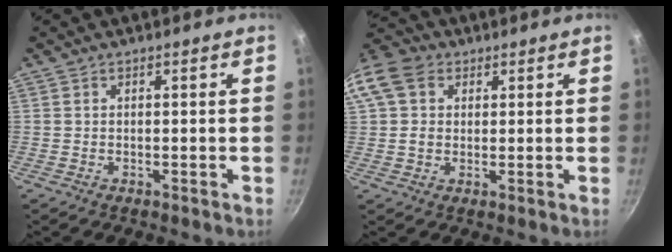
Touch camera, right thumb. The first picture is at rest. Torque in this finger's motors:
{"motor_torque": [0.02, 0.52, 0.41, -0.25, 0.27]}